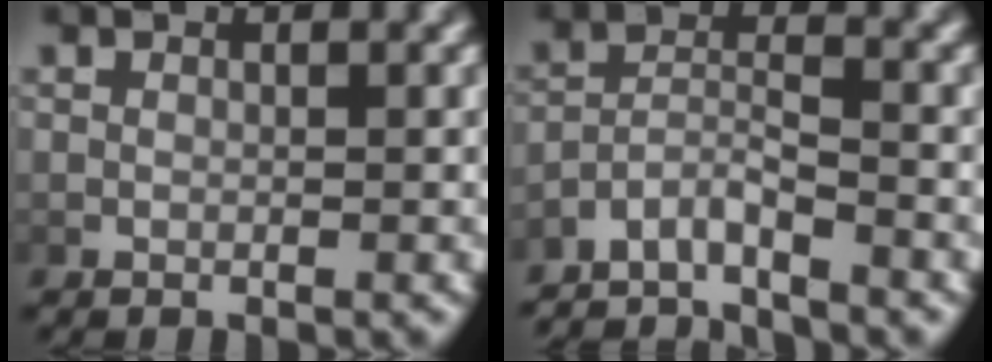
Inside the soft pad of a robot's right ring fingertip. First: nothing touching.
{"total": 6.7, "force": [-6.1, 2.4, 1.6], "torque": [-0.029, -0.021, -0.099]}